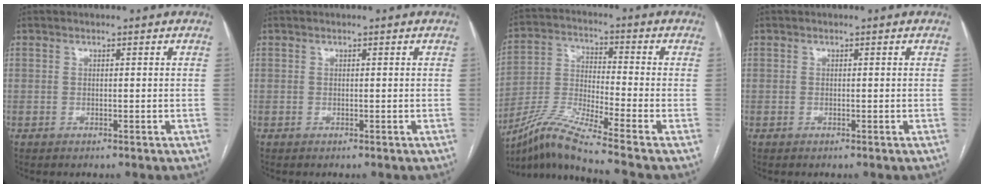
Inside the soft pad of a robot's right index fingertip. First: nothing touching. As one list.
[{"total": 0.0}, {"total": 11.3, "force": [-9.2, -2.4, 6.2], "torque": [-0.133, -0.016, -0.172]}, {"total": 0.0}]